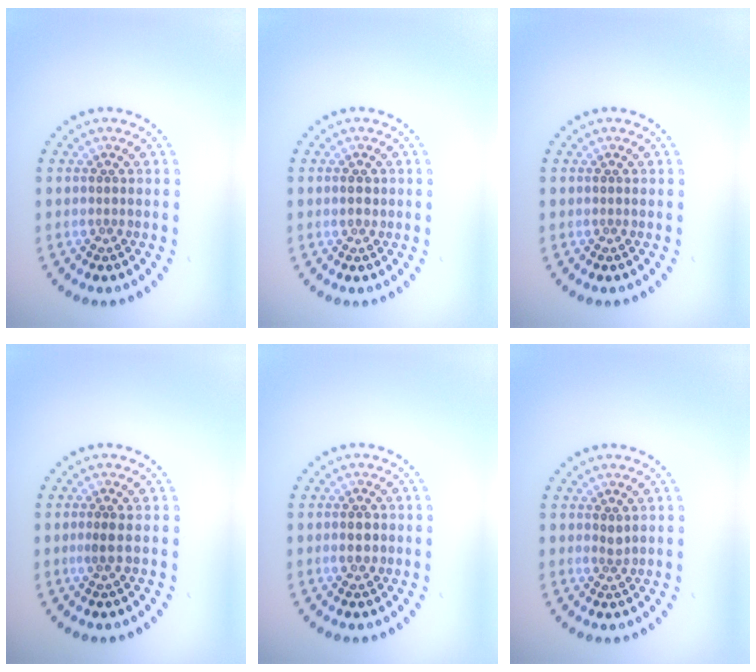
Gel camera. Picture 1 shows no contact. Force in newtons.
{"total": 1.0, "press": 1.0, "slide": 0.2}
{"total": 0.0}
{"total": 1.1, "press": 0.9, "slide": 0.7}
{"total": 1.1, "press": 1.1, "slide": 0.0}
{"total": 0.8, "press": 0.6, "slide": 0.6}